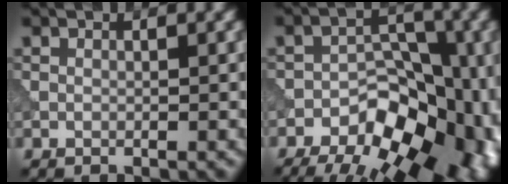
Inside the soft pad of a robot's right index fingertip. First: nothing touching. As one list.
[{"total": 19.6, "force": [-10.6, 11.5, 11.9], "torque": [-0.108, 0.000, -0.138]}]